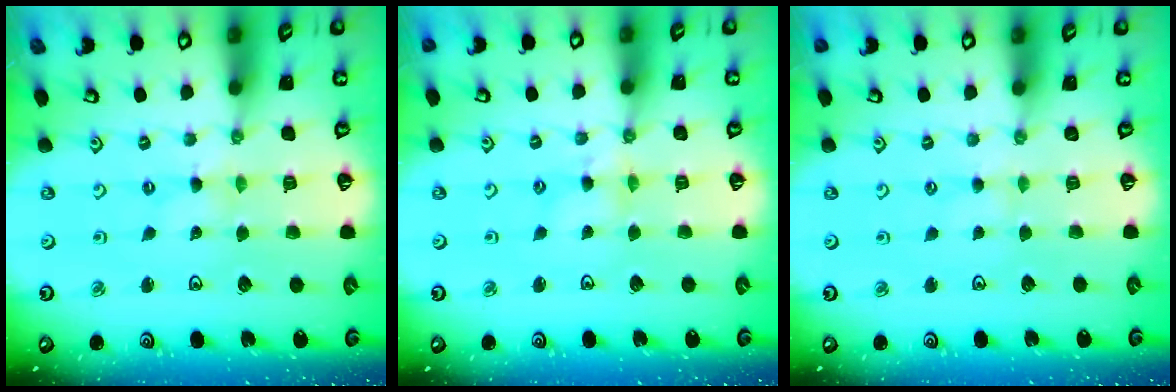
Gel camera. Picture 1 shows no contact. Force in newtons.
{"total": 4.4, "press": 4.4, "slide": 0.4}
{"total": 1.8, "press": 1.7, "slide": 0.4}